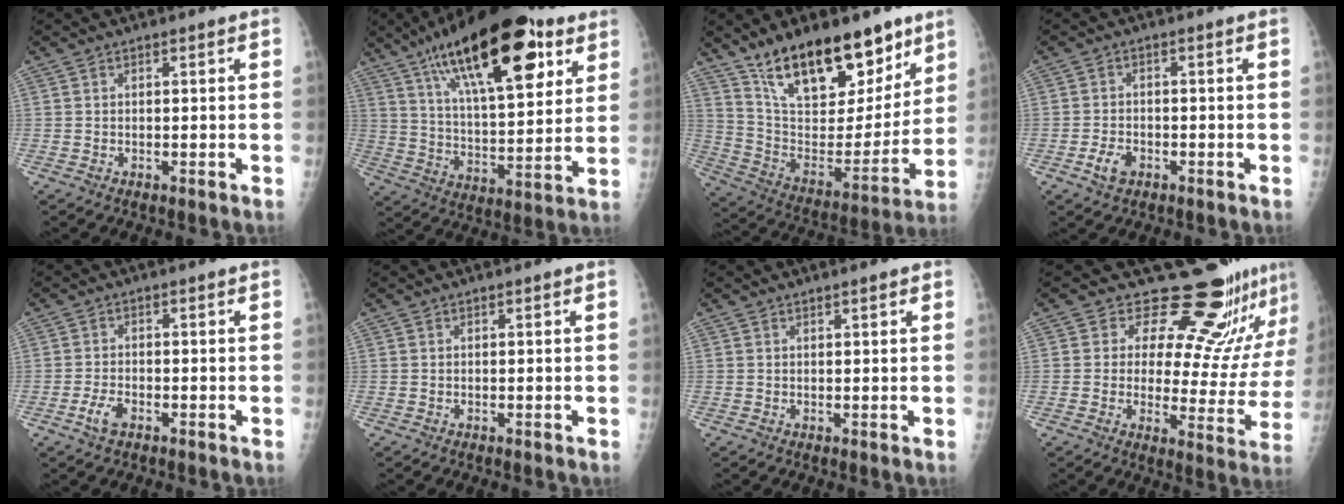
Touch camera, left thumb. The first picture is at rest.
{"total": 28.2, "force": [14.6, 10.7, 21.5], "torque": [-0.323, -0.021, 0.241]}
{"total": 24.4, "force": [16.5, 10.7, 14.6], "torque": [-0.189, -0.069, 0.281]}
{"total": 3.6, "force": [-1.7, 2.3, 2.1], "torque": [-0.034, 0.007, -0.029]}
{"total": 3.3, "force": [-1.8, 1.7, 2.2], "torque": [-0.044, 0.008, -0.033]}
{"total": 0.0}
{"total": 0.9, "force": [0.7, 0.3, 0.5], "torque": [-0.004, -0.003, 0.009]}
{"total": 18.4, "force": [15.7, 6.6, 7.0], "torque": [-0.030, -0.113, 0.187]}